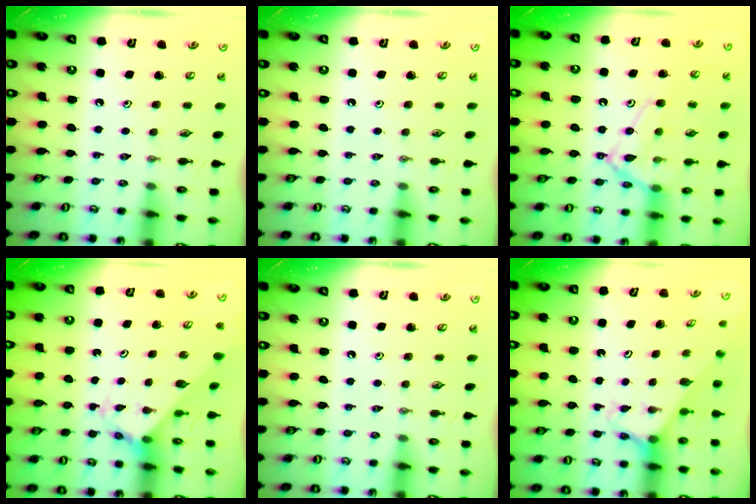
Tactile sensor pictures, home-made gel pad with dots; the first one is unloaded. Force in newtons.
{"total": 0.0}
{"total": 16.0, "press": 16.0, "slide": 1.3}
{"total": 2.8, "press": 2.8, "slide": 0.1}
{"total": 0.0}
{"total": 2.5, "press": 2.5, "slide": 0.2}